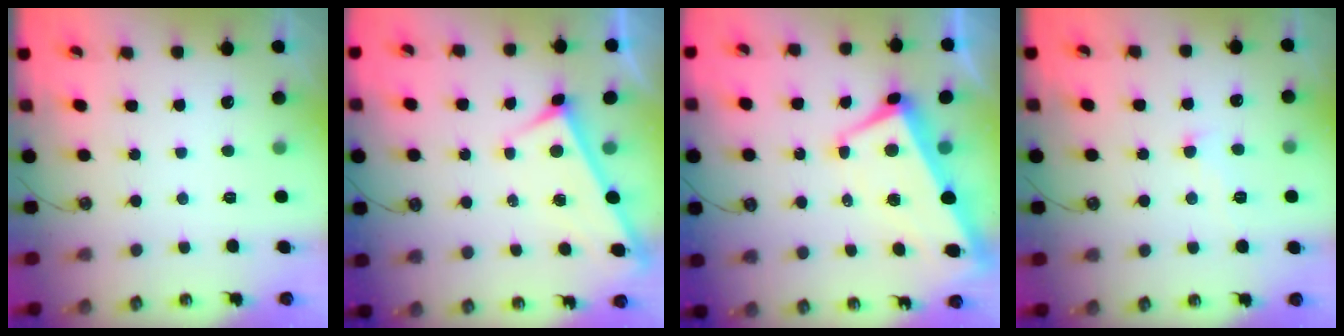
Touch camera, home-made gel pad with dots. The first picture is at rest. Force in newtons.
{"total": 3.2, "press": 3.2, "slide": 0.3}
{"total": 1.7, "press": 1.1, "slide": 1.3}
{"total": 0.9, "press": 0.9, "slide": 0.2}